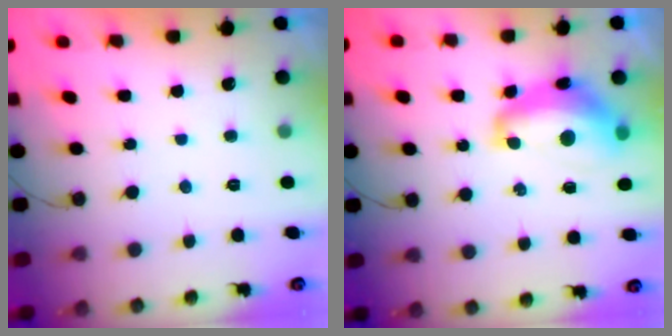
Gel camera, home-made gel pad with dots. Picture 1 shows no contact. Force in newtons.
{"total": 13.7, "press": 13.6, "slide": 1.2}